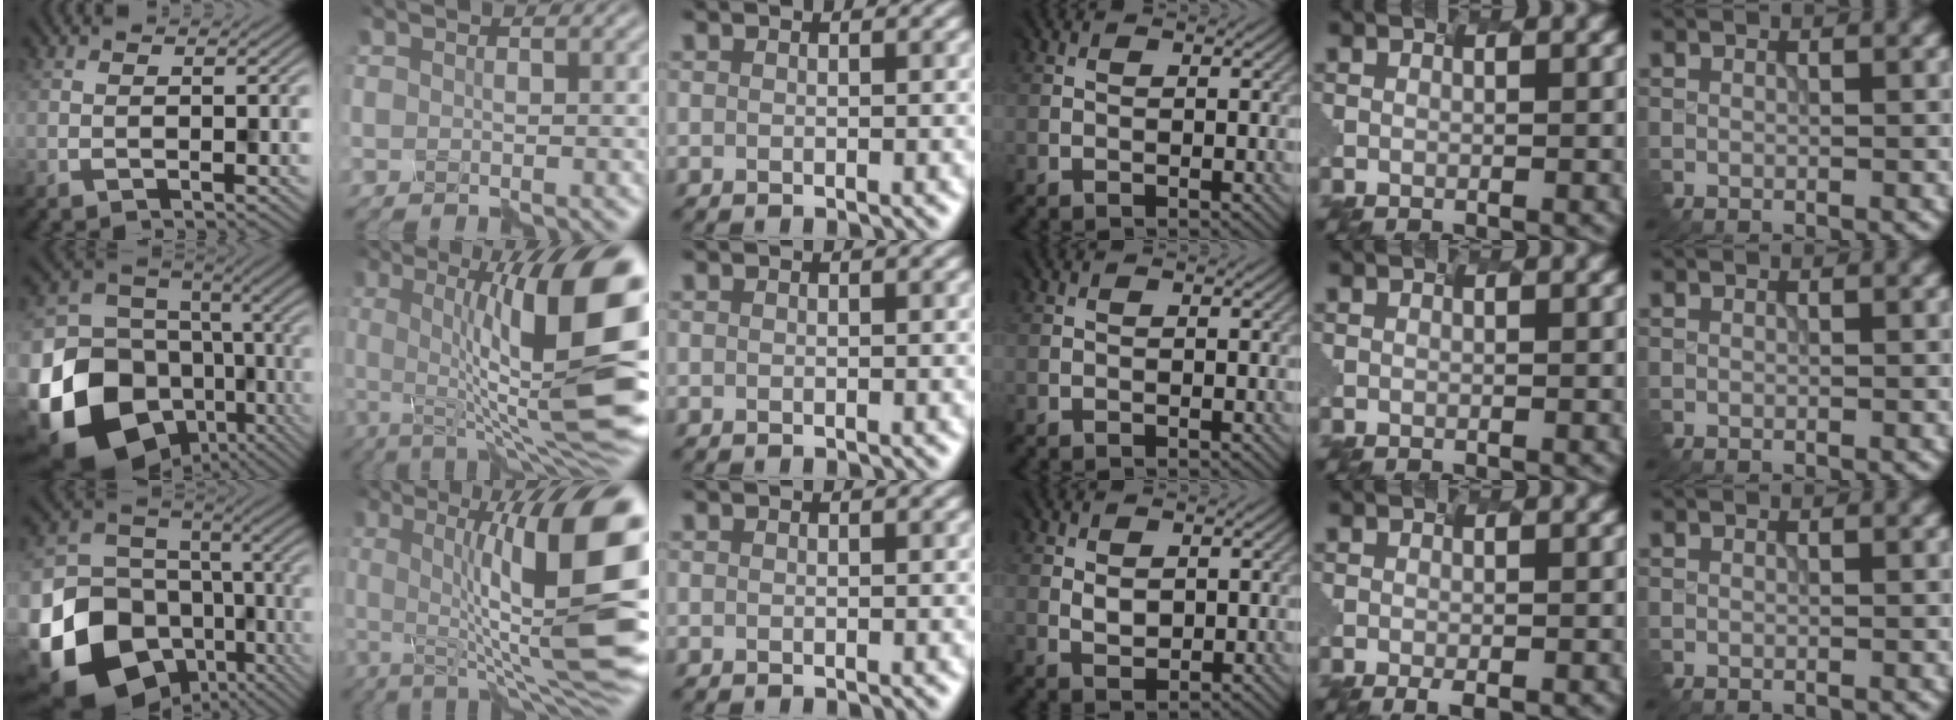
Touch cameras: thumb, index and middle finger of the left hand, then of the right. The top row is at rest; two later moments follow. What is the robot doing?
{"motion": "disassemble", "object": "puzzle pieces"}